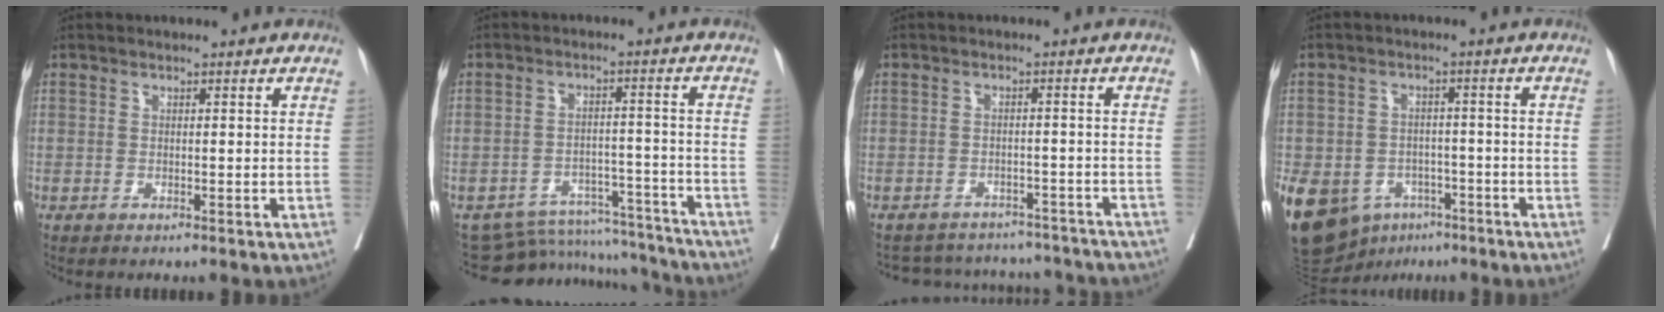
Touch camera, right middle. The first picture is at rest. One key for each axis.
{"total": 14.1, "fx": -13.7, "fy": 3.0, "fz": 0.8, "tx": -0.015, "ty": 0.031, "tz": -0.181}
{"total": 14.1, "fx": -13.1, "fy": 4.6, "fz": 2.4, "tx": -0.033, "ty": 0.020, "tz": -0.145}
{"total": 19.3, "fx": -9.5, "fy": 14.1, "fz": 9.2, "tx": -0.250, "ty": -0.008, "tz": -0.134}